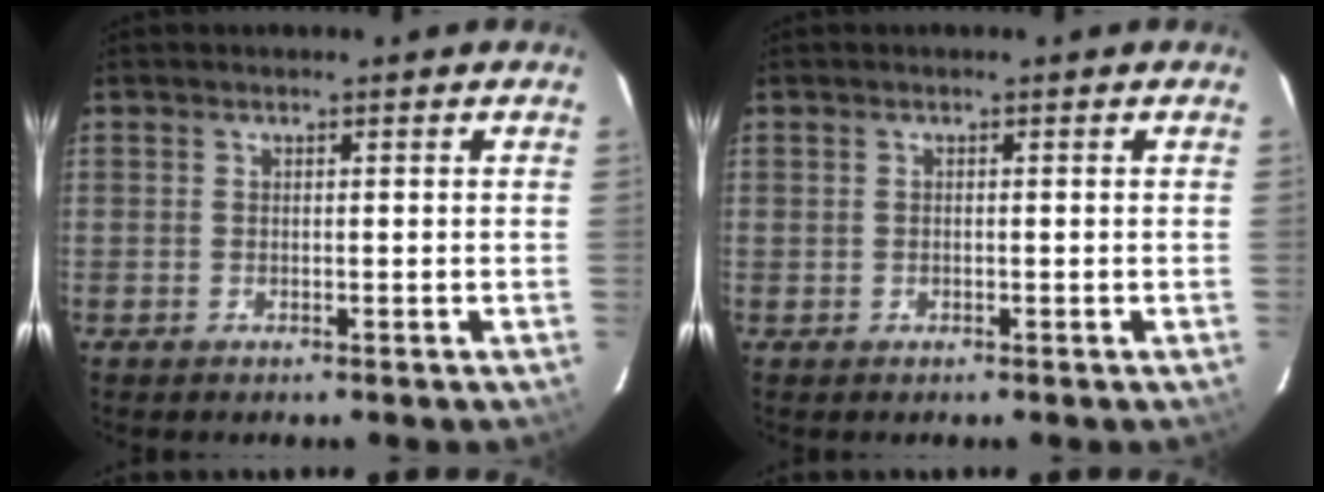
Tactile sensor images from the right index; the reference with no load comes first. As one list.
[{"total": 0.0}]